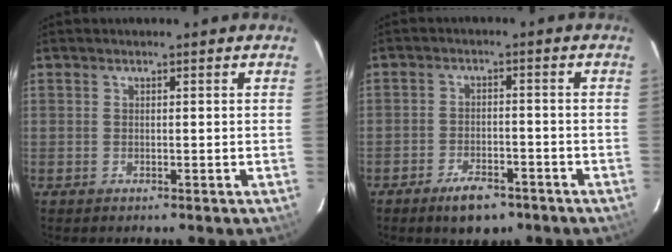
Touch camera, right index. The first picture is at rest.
{"total": 6.8, "force": [-4.9, 3.1, 3.6], "torque": [-0.078, 0.004, -0.072]}